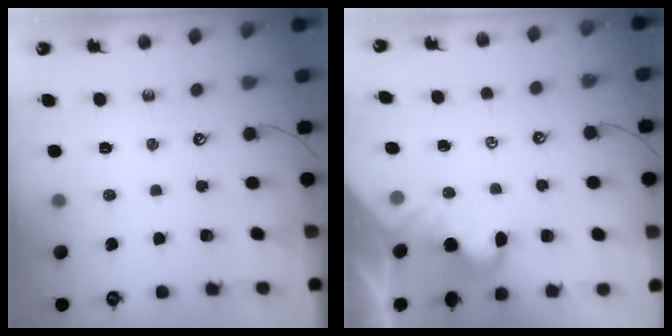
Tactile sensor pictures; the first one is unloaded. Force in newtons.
{"total": 2.9, "press": 2.9, "slide": 0.5}